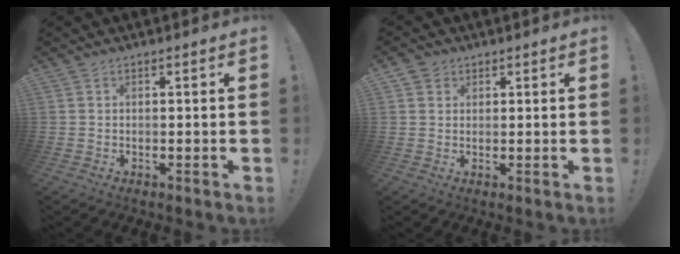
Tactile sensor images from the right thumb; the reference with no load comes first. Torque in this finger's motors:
{"motor_torque": [0.00, 0.00, 0.11, -0.03, 0.00]}